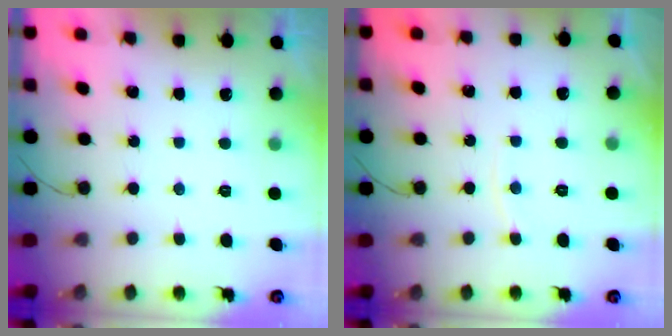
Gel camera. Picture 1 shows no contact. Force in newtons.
{"total": 3.4, "press": 3.4, "slide": 0.5}